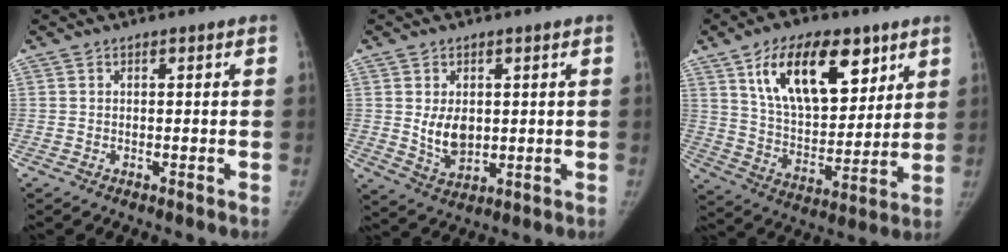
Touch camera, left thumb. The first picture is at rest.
{"total": 6.4, "force": [0.8, 4.2, 4.8], "torque": [-0.067, -0.016, 0.027]}
{"total": 21.1, "force": [10.2, 10.1, 15.4], "torque": [-0.227, -0.038, 0.185]}